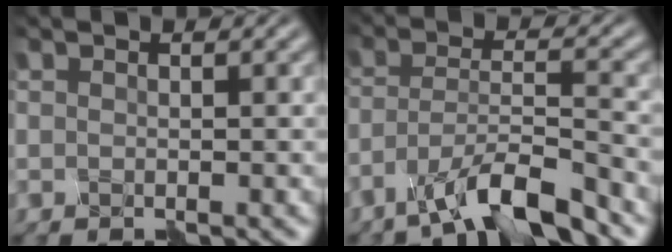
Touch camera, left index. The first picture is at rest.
{"total": 7.1, "force": [-5.3, 1.3, 4.5], "torque": [-0.081, 0.004, -0.098]}